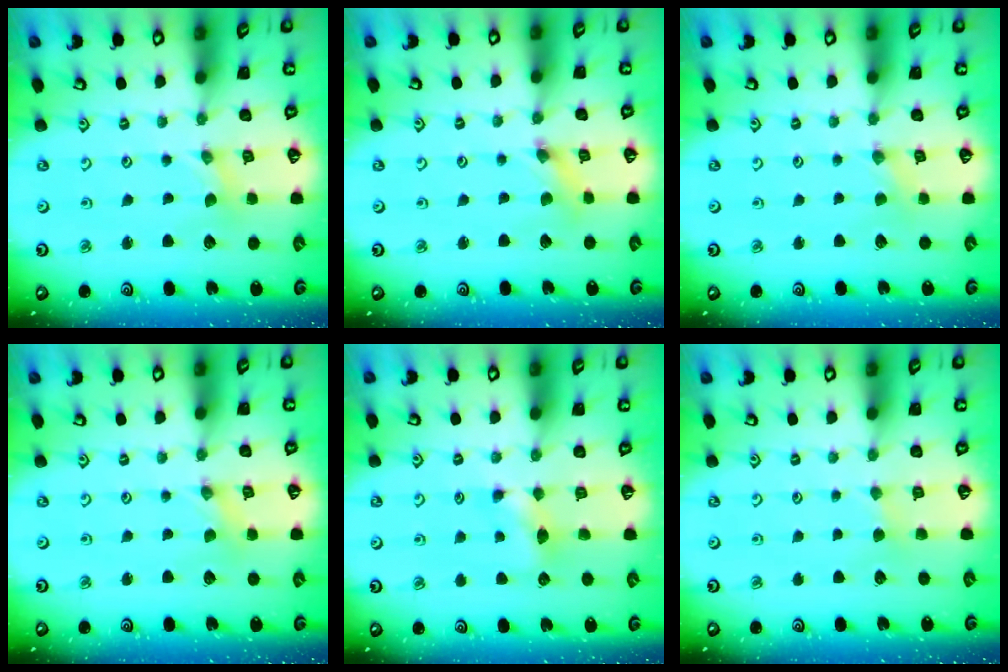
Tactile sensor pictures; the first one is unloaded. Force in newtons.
{"total": 1.6, "press": 1.6, "slide": 0.3}
{"total": 1.4, "press": 1.4, "slide": 0.3}
{"total": 0.0}
{"total": 5.3, "press": 5.2, "slide": 0.9}
{"total": 2.2, "press": 2.2, "slide": 0.5}